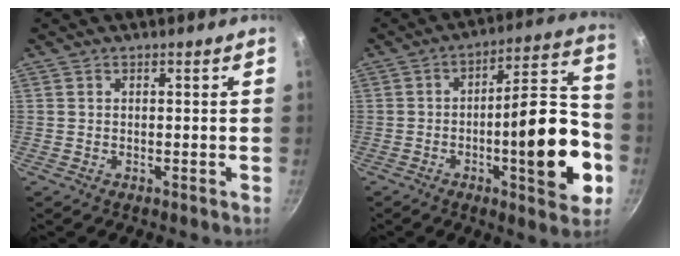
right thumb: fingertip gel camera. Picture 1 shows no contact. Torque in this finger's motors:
{"motor_torque": [-0.20, 1.23, 1.54, -0.35, 0.13]}